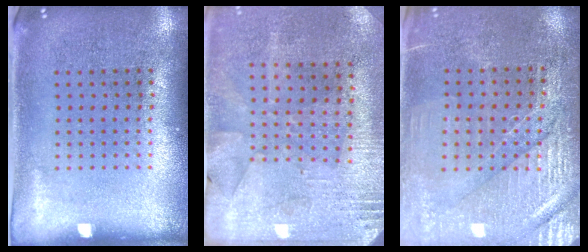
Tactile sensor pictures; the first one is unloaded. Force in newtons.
{"total": 2.7, "press": 2.4, "slide": 1.3}
{"total": 3.0, "press": 2.9, "slide": 0.9}